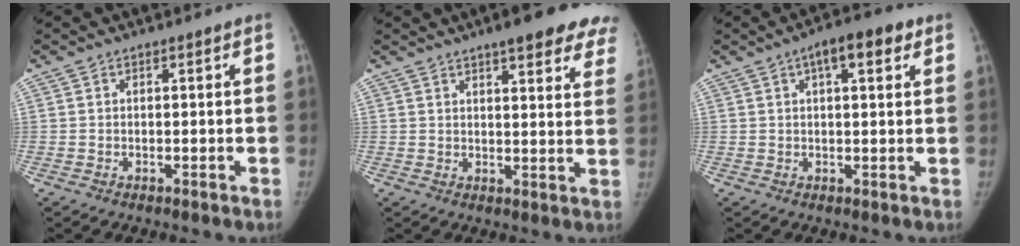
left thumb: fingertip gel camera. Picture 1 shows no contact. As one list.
[{"total": 15.9, "force": [11.6, 4.0, 10.0], "torque": [-0.093, -0.030, 0.129]}, {"total": 7.6, "force": [3.4, 2.9, 6.1], "torque": [-0.074, 0.010, 0.044]}]